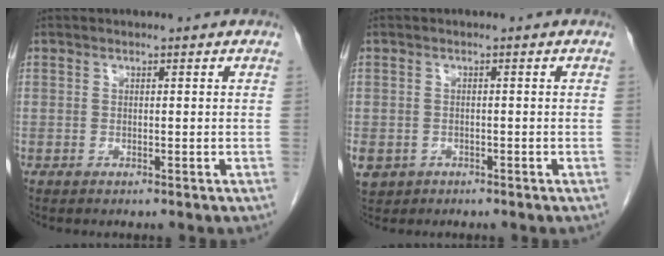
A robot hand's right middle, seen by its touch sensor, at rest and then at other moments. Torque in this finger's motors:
{"motor_torque": [0.32, -0.24, 0.04, 0.00]}